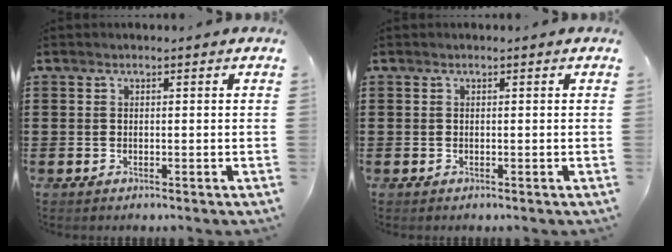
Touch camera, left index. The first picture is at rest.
{"total": 0.0}